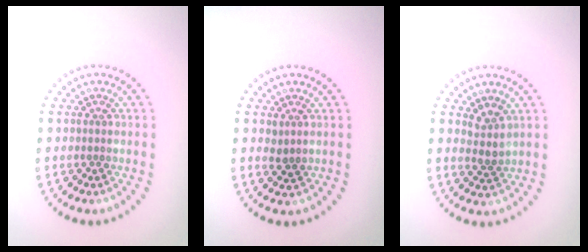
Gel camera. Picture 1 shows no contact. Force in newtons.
{"total": 1.1, "press": 1.0, "slide": 0.4}
{"total": 1.9, "press": 1.4, "slide": 1.3}